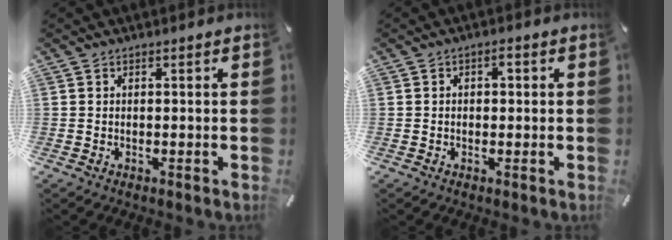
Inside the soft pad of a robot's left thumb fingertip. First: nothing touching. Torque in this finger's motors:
{"motor_torque": [-0.24, -0.23, -0.04, 0.02, 0.00]}